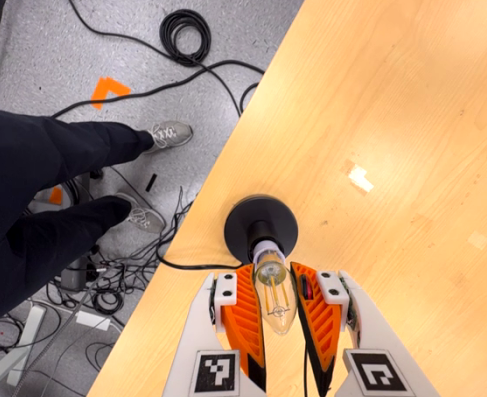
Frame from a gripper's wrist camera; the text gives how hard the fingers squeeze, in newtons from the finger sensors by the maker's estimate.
{"total": 21.1, "left": 22.7, "right": 19.6}